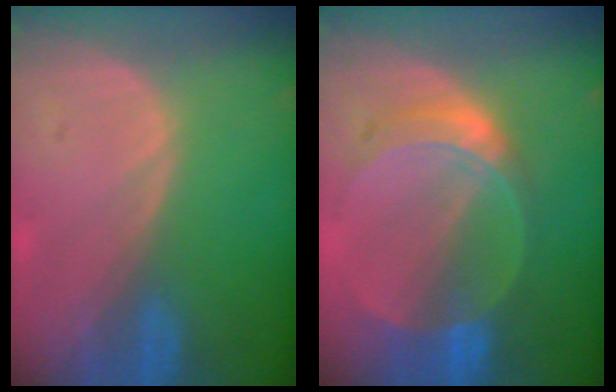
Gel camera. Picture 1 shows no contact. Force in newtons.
{"total": 7.2, "press": 6.5, "slide": 3.2}